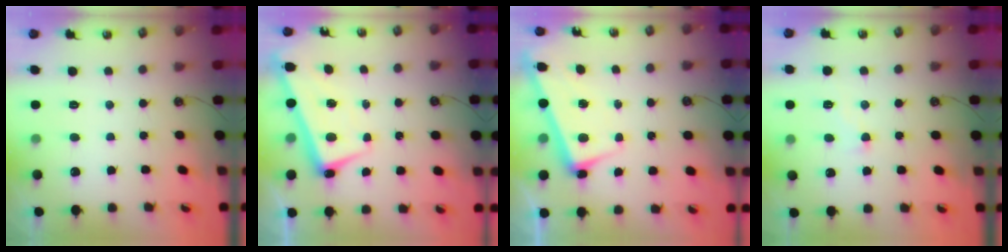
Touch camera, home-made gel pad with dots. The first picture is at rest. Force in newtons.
{"total": 2.6, "press": 2.5, "slide": 0.6}
{"total": 2.6, "press": 2.5, "slide": 0.6}
{"total": 0.8, "press": 0.8, "slide": 0.3}